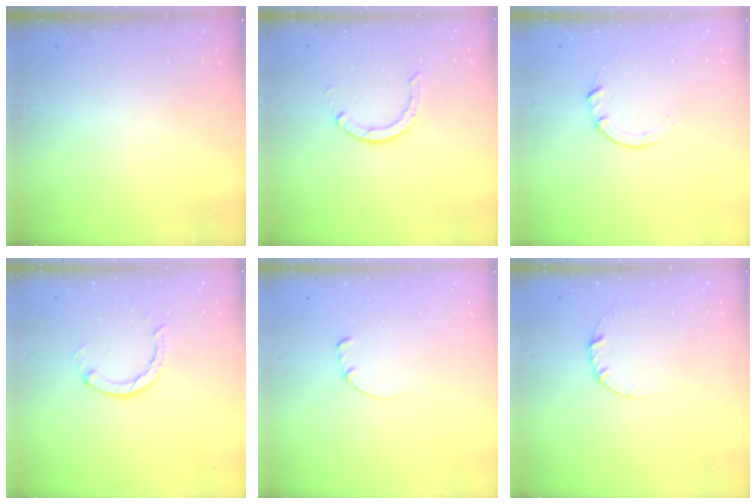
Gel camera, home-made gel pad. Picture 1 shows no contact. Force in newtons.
{"total": 3.2, "press": 3.2, "slide": 0.4}
{"total": 3.5, "press": 3.5, "slide": 0.4}
{"total": 1.3, "press": 1.2, "slide": 0.3}
{"total": 0.7, "press": 0.7, "slide": 0.2}
{"total": 3.4, "press": 3.4, "slide": 0.4}